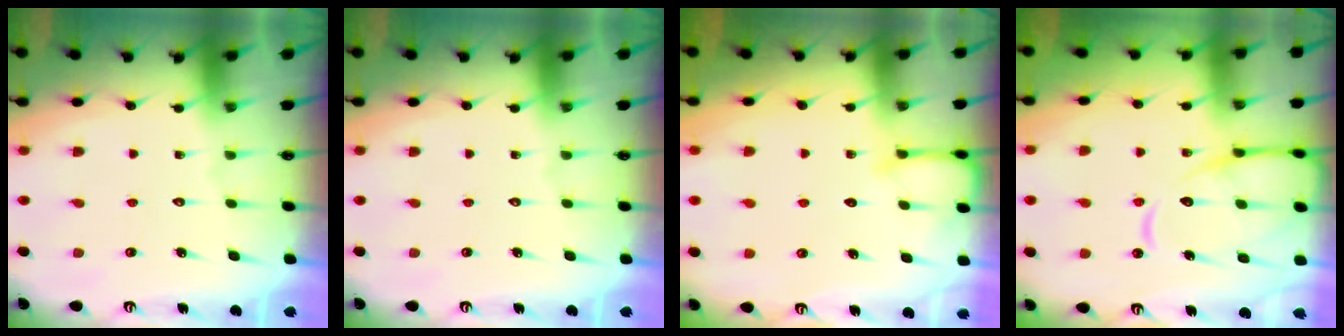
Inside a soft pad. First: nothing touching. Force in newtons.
{"total": 0.0}
{"total": 6.7, "press": 6.6, "slide": 0.6}
{"total": 12.4, "press": 12.4, "slide": 1.2}